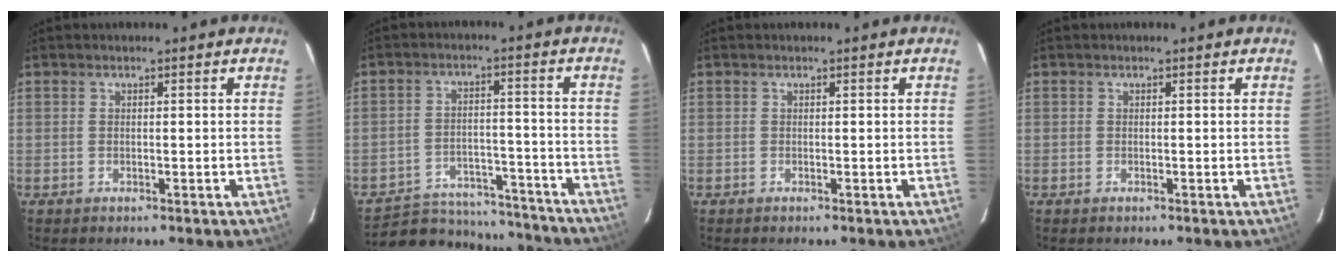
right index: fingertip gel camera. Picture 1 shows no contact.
{"total": 17.4, "force": [-15.2, 7.3, 4.4], "torque": [-0.106, 0.033, -0.191]}
{"total": 0.0}
{"total": 0.0}